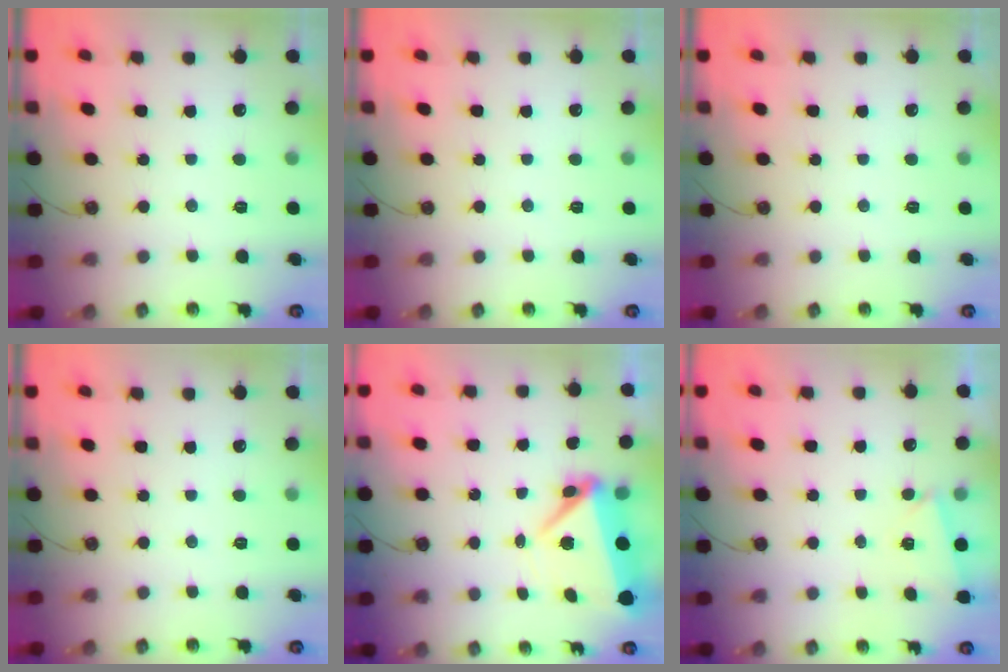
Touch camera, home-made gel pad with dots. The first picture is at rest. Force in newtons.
{"total": 0.0}
{"total": 0.0}
{"total": 0.0}
{"total": 7.8, "press": 7.7, "slide": 0.7}
{"total": 2.7, "press": 1.7, "slide": 2.1}